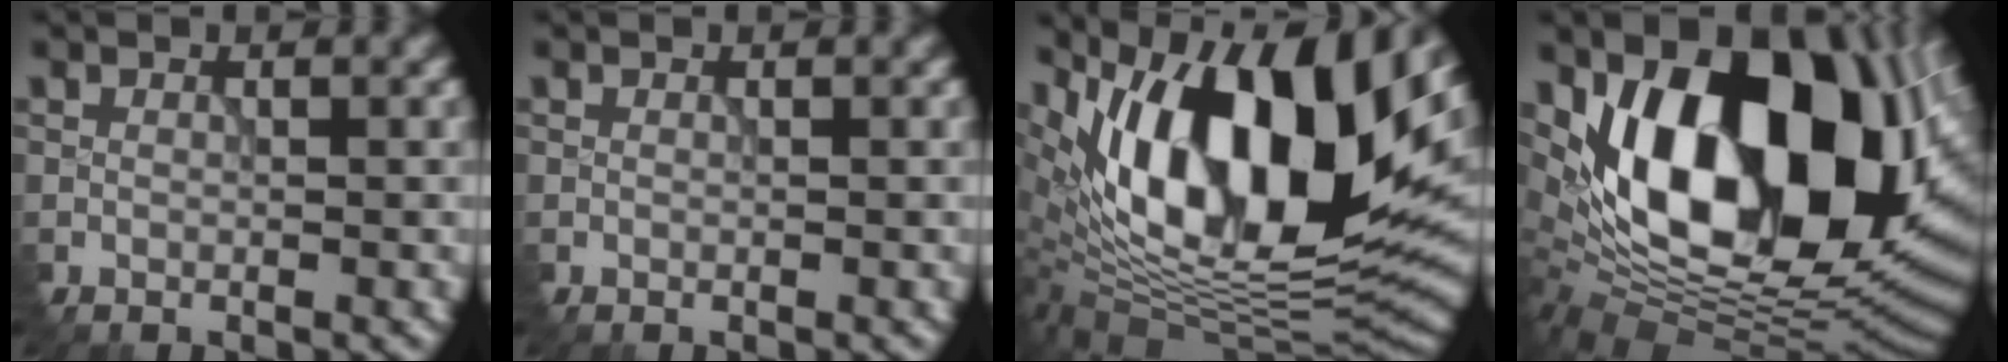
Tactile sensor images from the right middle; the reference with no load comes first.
{"total": 0.0}
{"total": 16.7, "force": [5.9, 7.2, 13.9], "torque": [-0.221, 0.015, 0.087]}
{"total": 17.9, "force": [4.2, 10.9, 13.6], "torque": [-0.221, 0.013, 0.068]}